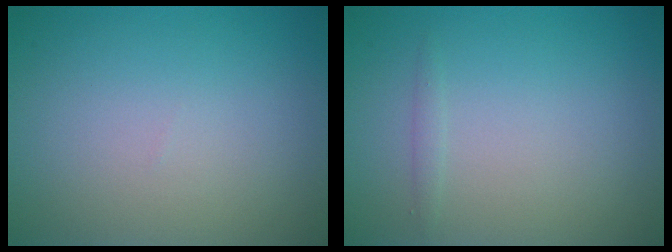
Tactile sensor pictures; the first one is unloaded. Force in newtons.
{"total": 0.5, "press": 0.5, "slide": 0.0}